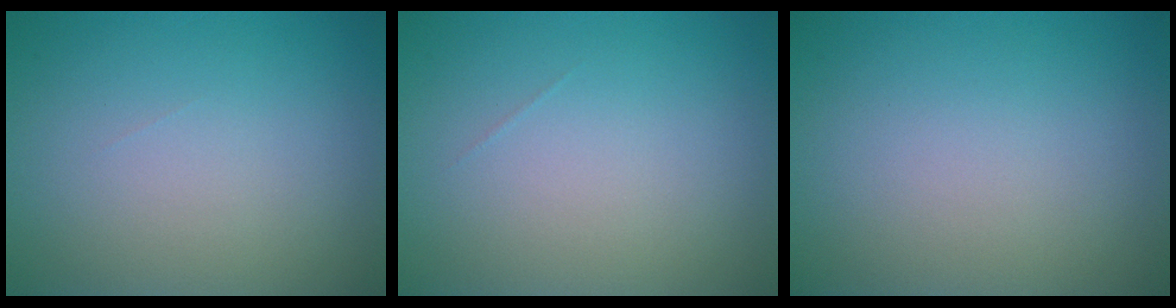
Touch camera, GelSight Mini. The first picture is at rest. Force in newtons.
{"total": 0.0}
{"total": 0.0}